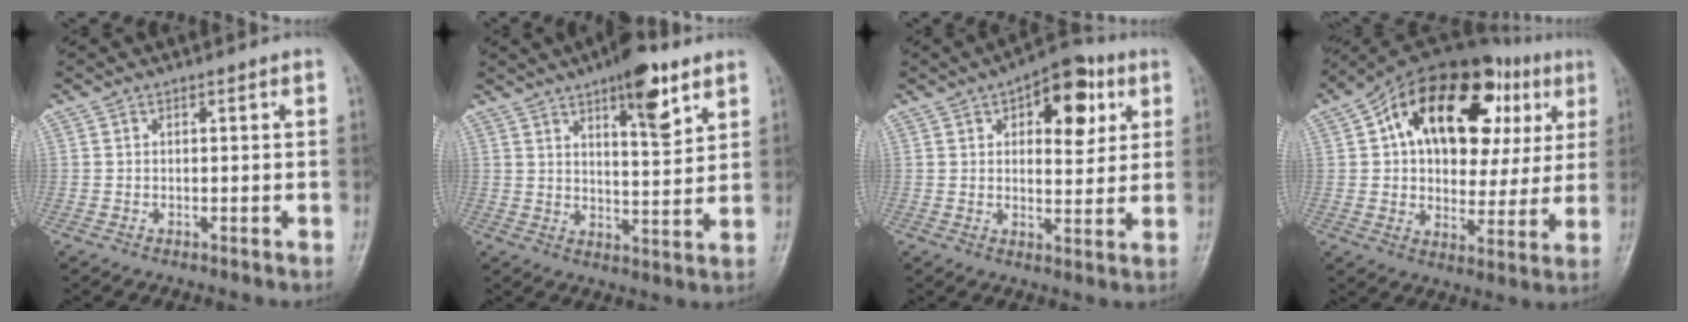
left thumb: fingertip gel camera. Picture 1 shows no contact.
{"total": 10.5, "force": [6.2, 3.3, 7.9], "torque": [-0.102, -0.035, 0.093]}
{"total": 12.3, "force": [5.0, 6.4, 9.2], "torque": [-0.083, -0.008, 0.063]}
{"total": 25.8, "force": [8.8, 15.8, 18.5], "torque": [-0.231, 0.032, 0.137]}